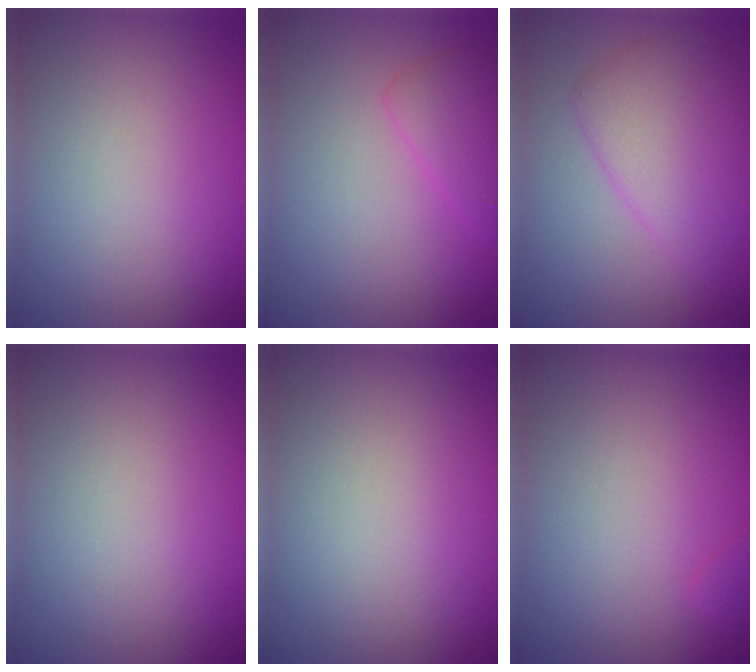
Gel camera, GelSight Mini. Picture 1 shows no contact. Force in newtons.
{"total": 2.1, "press": 2.1, "slide": 0.0}
{"total": 4.5, "press": 4.5, "slide": 0.1}
{"total": 0.0}
{"total": 0.0}
{"total": 0.7, "press": 0.7, "slide": 0.0}